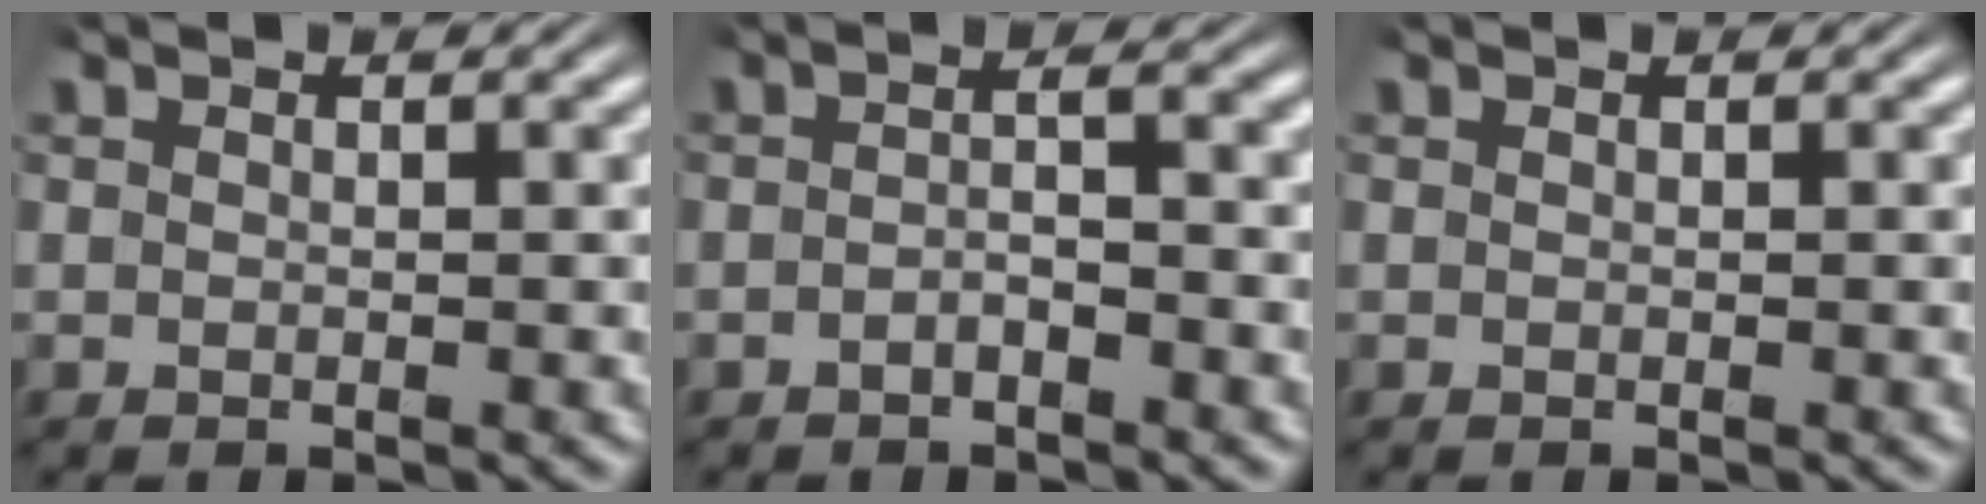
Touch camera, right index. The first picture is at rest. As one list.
[{"total": 2.1, "force": [-1.3, 0.5, 1.6], "torque": [-0.018, -0.001, -0.025]}, {"total": 0.0}]